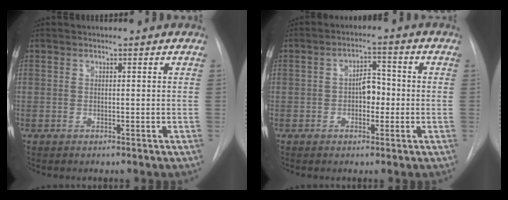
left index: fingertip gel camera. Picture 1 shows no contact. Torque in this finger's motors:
{"motor_torque": [0.16, 0.24, 0.07, 0.01]}